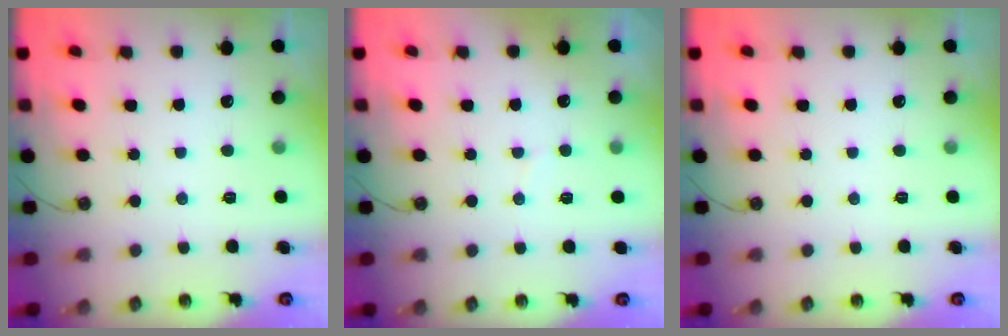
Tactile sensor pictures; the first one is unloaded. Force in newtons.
{"total": 2.7, "press": 2.4, "slide": 1.2}
{"total": 0.0}